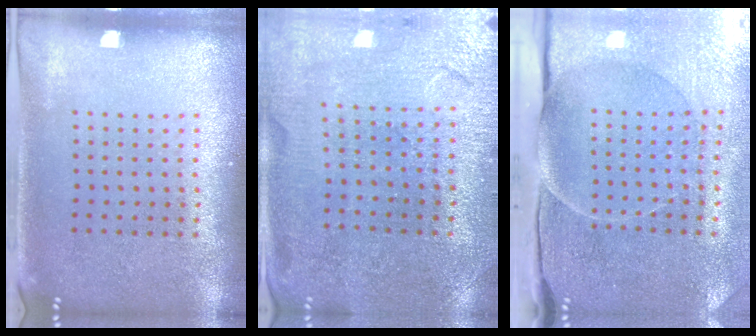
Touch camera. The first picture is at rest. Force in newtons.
{"total": 1.3, "press": 1.3, "slide": 0.1}
{"total": 4.8, "press": 3.9, "slide": 2.8}